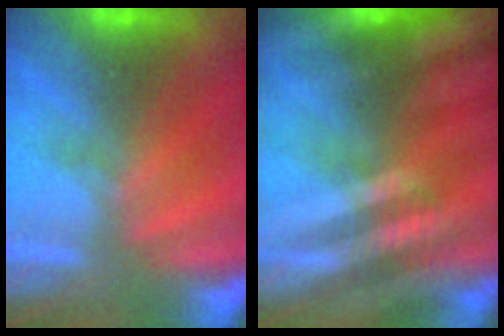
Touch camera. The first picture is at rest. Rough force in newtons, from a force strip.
{"total": 8.6}